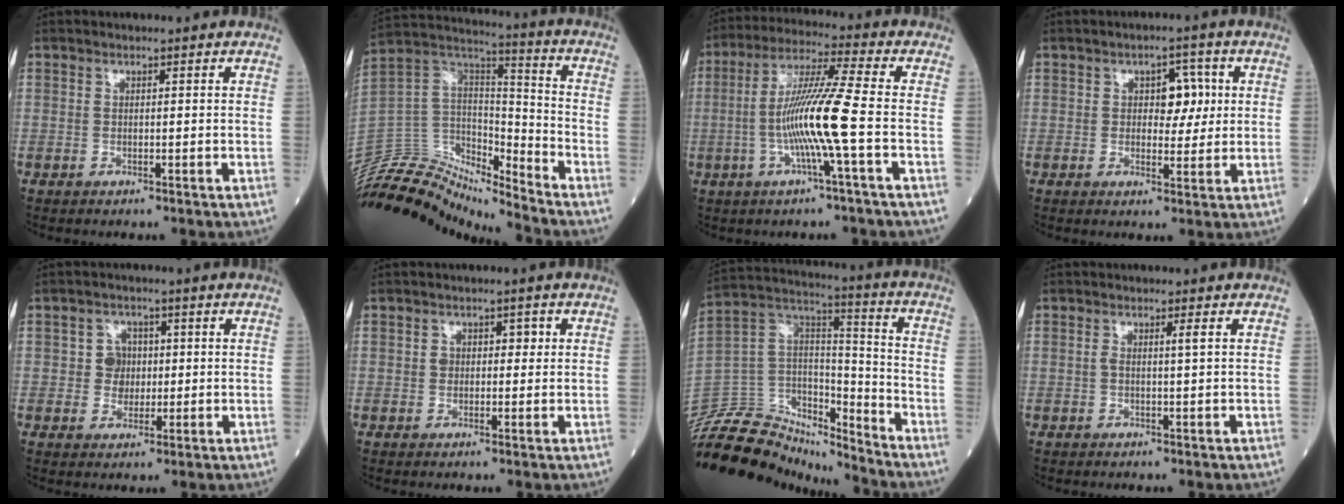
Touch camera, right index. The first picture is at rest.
{"total": 14.6, "force": [-14.2, 2.6, 2.6], "torque": [-0.050, 0.086, -0.264]}
{"total": 11.1, "force": [-2.2, -1.2, 10.8], "torque": [-0.211, 0.003, -0.048]}
{"total": 4.8, "force": [1.1, 2.7, 3.8], "torque": [-0.046, 0.009, 0.016]}
{"total": 3.5, "force": [0.2, 3.3, 1.2], "torque": [-0.011, 0.009, 0.003]}
{"total": 2.4, "force": [0.5, 1.7, 1.5], "torque": [-0.021, 0.012, 0.006]}
{"total": 18.5, "force": [-17.2, 5.3, 4.1], "torque": [-0.077, 0.064, -0.300]}
{"total": 1.5, "force": [0.3, -0.3, 1.5], "torque": [-0.032, 0.002, 0.005]}